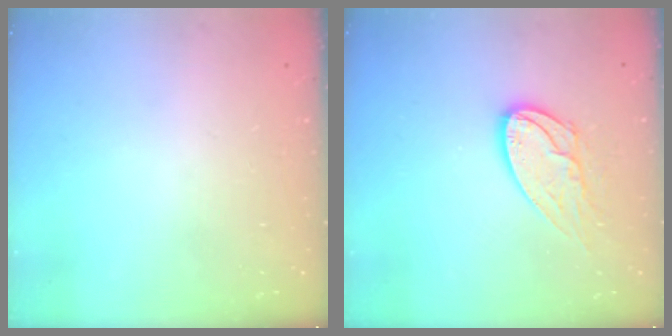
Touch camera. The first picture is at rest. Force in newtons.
{"total": 13.0, "press": 13.0, "slide": 1.1}